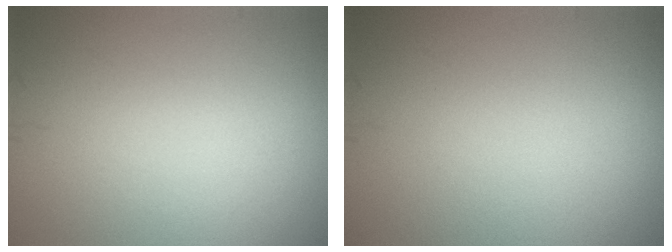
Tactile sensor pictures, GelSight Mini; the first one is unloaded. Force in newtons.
{"total": 0.0}